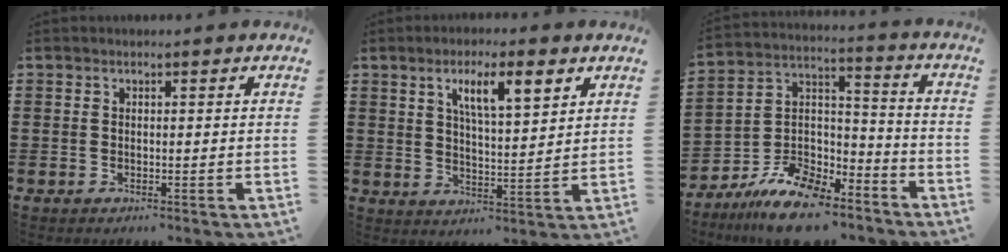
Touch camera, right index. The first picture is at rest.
{"total": 7.2, "force": [3.4, 1.8, 6.1], "torque": [-0.109, 0.002, 0.052]}
{"total": 12.0, "force": [-9.9, 4.5, 5.0], "torque": [-0.103, 0.041, -0.191]}